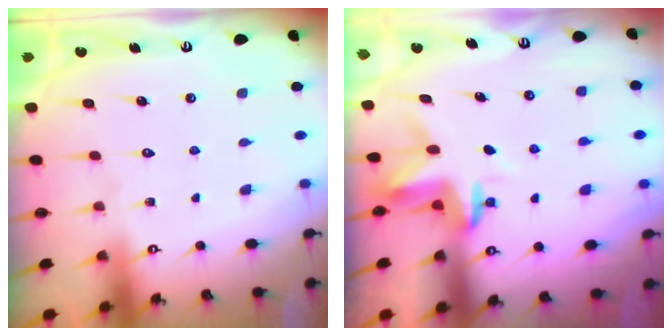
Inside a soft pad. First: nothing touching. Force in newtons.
{"total": 3.4, "press": 3.4, "slide": 0.2}